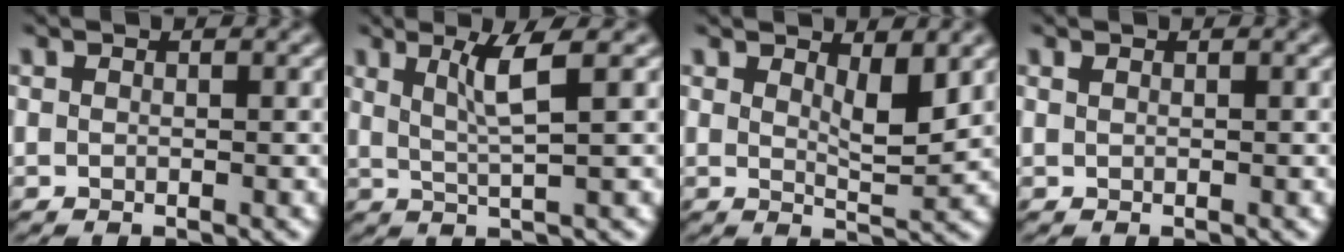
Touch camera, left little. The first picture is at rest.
{"total": 2.9, "force": [1.1, -0.9, 2.5], "torque": [-0.051, -0.005, 0.024]}
{"total": 3.5, "force": [1.8, 1.0, 2.8], "torque": [-0.050, -0.010, 0.031]}
{"total": 0.0}